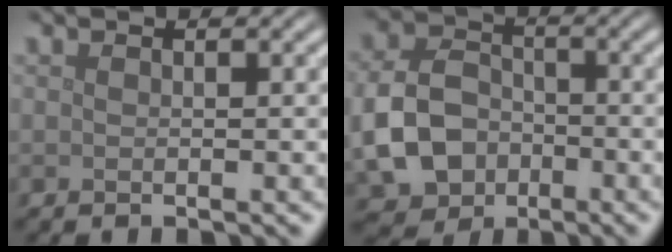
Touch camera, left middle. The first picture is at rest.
{"total": 6.7, "force": [-2.0, 5.3, 3.7], "torque": [-0.082, -0.005, -0.042]}